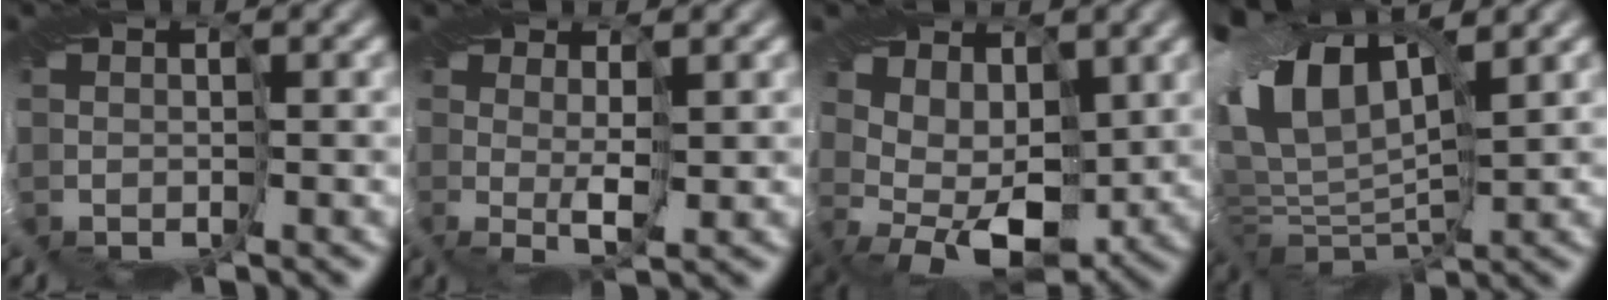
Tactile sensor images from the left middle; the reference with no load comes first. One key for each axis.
{"total": 1.6, "fx": 1.1, "fy": -1.2, "fz": 0.1, "tx": -0.006, "ty": -0.004, "tz": 0.022}
{"total": 5.8, "fx": 1.5, "fy": 3.5, "fz": 4.5, "tx": -0.087, "ty": -0.006, "tz": 0.020}
{"total": 10.5, "fx": 3.5, "fy": 5.7, "fz": 8.1, "tx": -0.177, "ty": 0.015, "tz": 0.058}